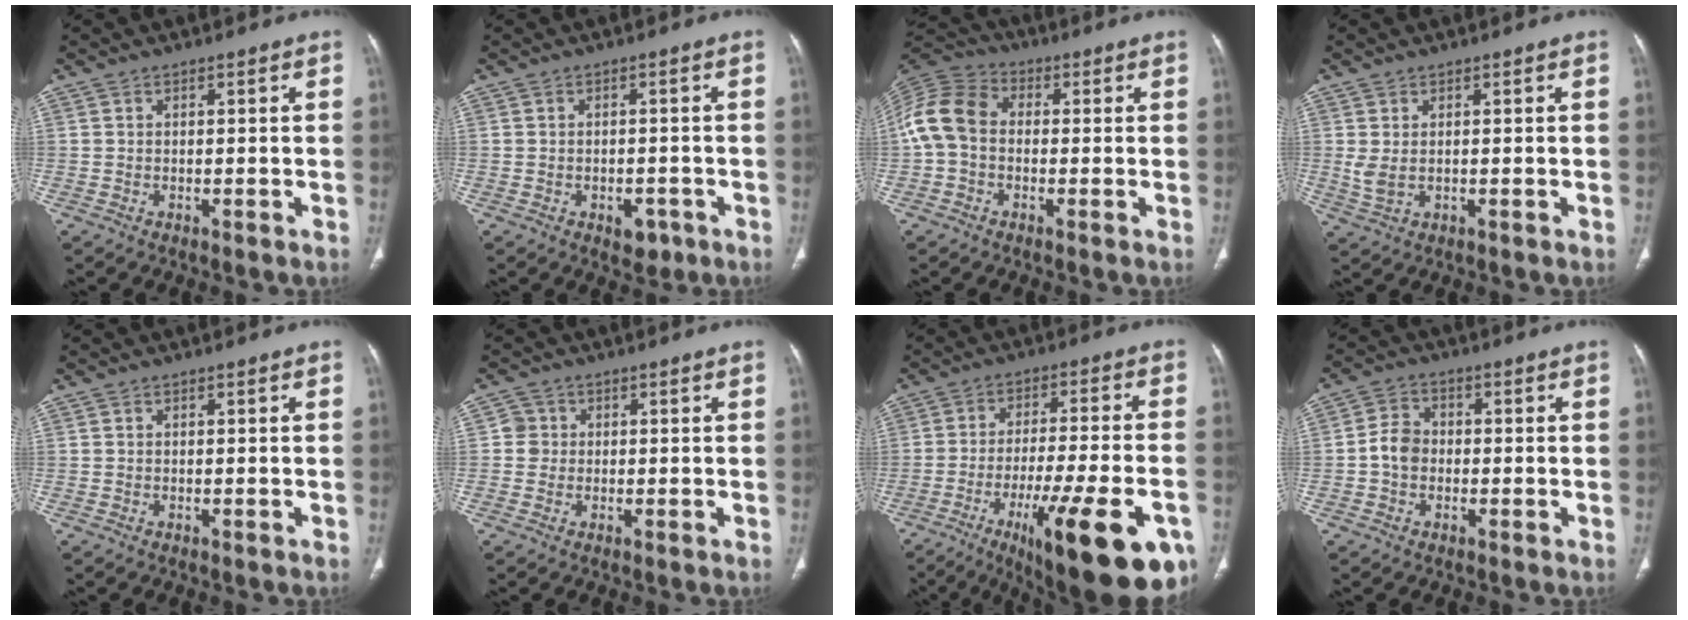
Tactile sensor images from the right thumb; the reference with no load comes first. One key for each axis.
{"total": 3.6, "fx": -1.7, "fy": 2.3, "fz": 2.2, "tx": -0.018, "ty": 0.006, "tz": -0.016}
{"total": 10.7, "fx": -0.4, "fy": 8.2, "fz": 6.9, "tx": -0.137, "ty": 0.033, "tz": -0.020}
{"total": 2.9, "fx": 0.3, "fy": 1.4, "fz": 2.5, "tx": -0.061, "ty": -0.003, "tz": 0.013}
{"total": 0.0}
{"total": 2.8, "fx": 0.1, "fy": 2.8, "fz": 0.4, "tx": 0.016, "ty": 0.007, "tz": -0.002}
{"total": 24.4, "fx": -11.5, "fy": 6.1, "fz": 20.7, "tx": -0.261, "ty": 0.031, "tz": -0.163}
{"total": 5.0, "fx": -0.8, "fy": 4.1, "fz": 2.8, "tx": -0.040, "ty": 0.015, "tz": -0.023}